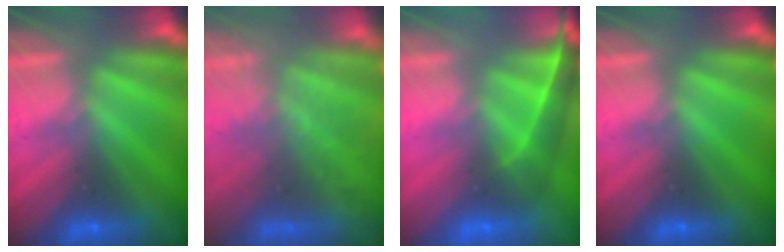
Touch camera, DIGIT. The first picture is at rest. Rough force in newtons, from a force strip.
{"total": 9.0}
{"total": 4.4}
{"total": 0.0}